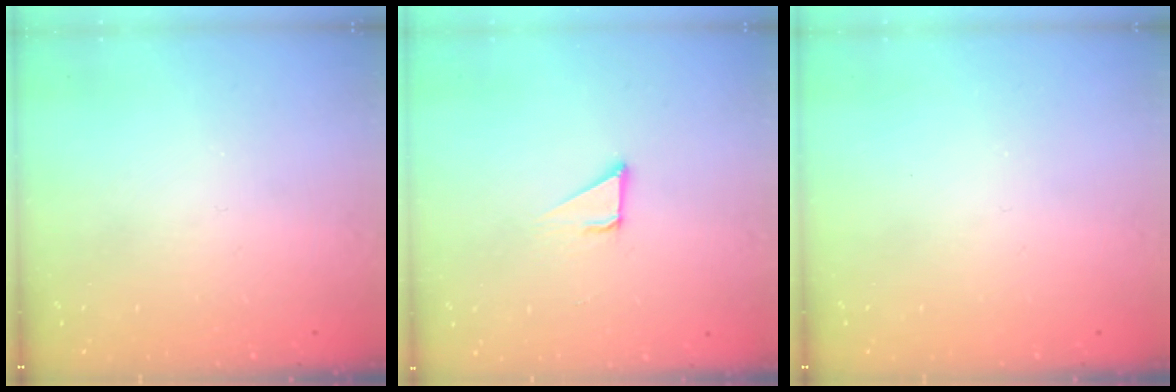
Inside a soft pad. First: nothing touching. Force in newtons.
{"total": 2.1, "press": 2.1, "slide": 0.1}
{"total": 0.0}